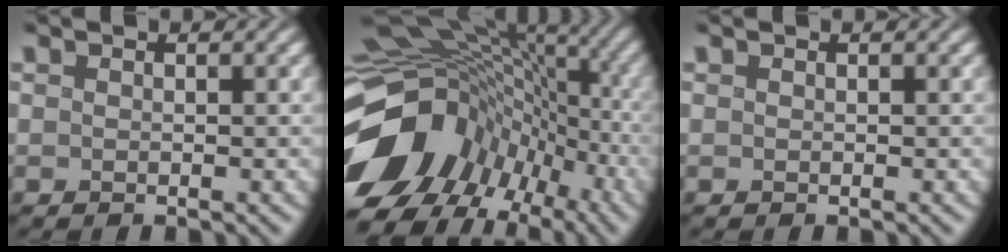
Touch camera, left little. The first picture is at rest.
{"total": 14.7, "force": [-5.0, 11.2, 8.1], "torque": [-0.170, 0.006, -0.083]}
{"total": 0.0}